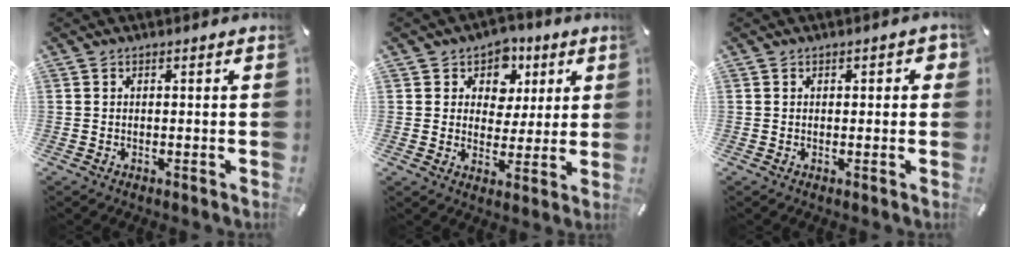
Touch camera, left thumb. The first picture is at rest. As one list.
[{"total": 8.2, "force": [2.9, 7.3, 2.2], "torque": [-0.028, -0.023, 0.048]}, {"total": 1.9, "force": [0.0, 1.1, 1.6], "torque": [-0.013, 0.002, -0.005]}]